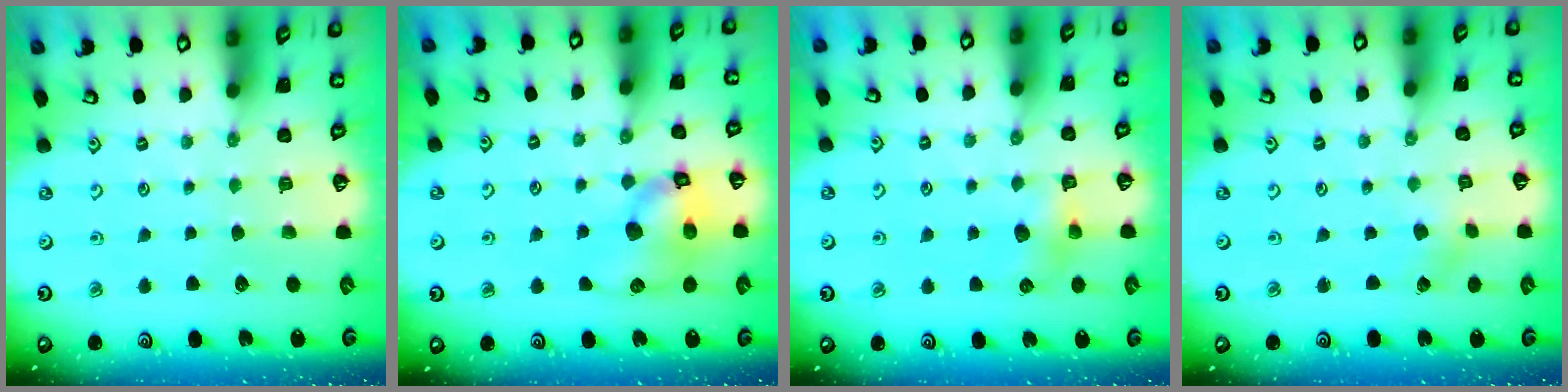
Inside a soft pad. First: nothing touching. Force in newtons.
{"total": 12.4, "press": 12.2, "slide": 1.9}
{"total": 5.5, "press": 5.4, "slide": 0.7}
{"total": 1.1, "press": 1.1, "slide": 0.1}